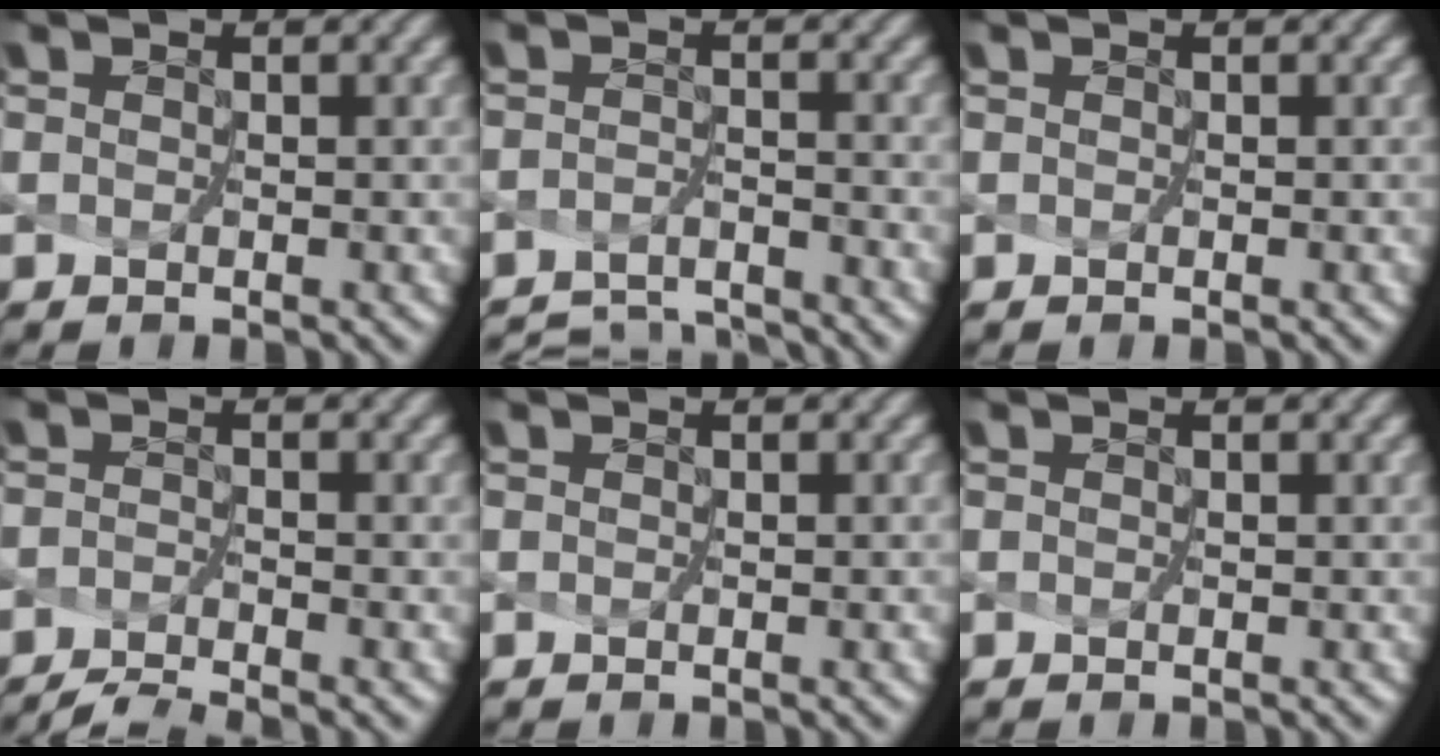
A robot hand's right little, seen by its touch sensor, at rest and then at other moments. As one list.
[{"total": 4.6, "force": [-4.6, 0.0, 0.2], "torque": [-0.004, -0.009, -0.076]}, {"total": 0.0}, {"total": 3.2, "force": [-3.0, -0.3, 1.0], "torque": [-0.022, -0.012, -0.059]}, {"total": 0.6, "force": [-0.1, 0.2, 0.5], "torque": [-0.002, -0.001, -0.004]}, {"total": 0.0}]